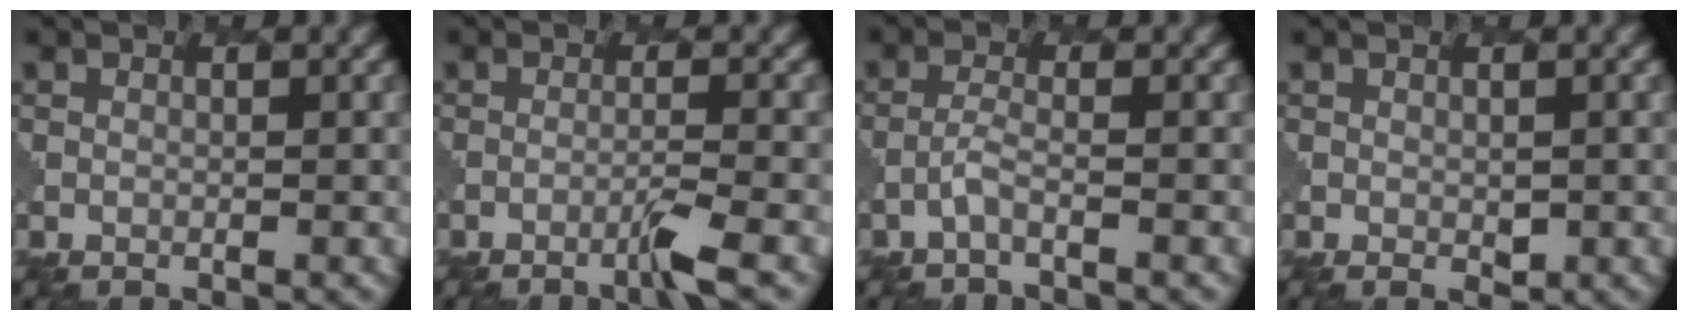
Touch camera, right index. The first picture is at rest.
{"total": 2.0, "force": [-1.0, 0.0, 1.7], "torque": [-0.020, 0.004, -0.031]}
{"total": 1.4, "force": [-0.9, 0.1, 1.0], "torque": [-0.021, 0.003, -0.027]}
{"total": 1.2, "force": [-0.1, 0.8, 0.8], "torque": [-0.012, -0.003, 0.004]}